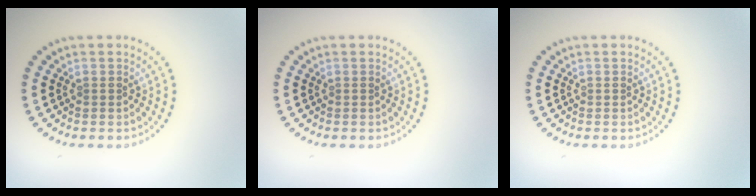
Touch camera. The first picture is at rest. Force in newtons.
{"total": 0.0}
{"total": 0.0}